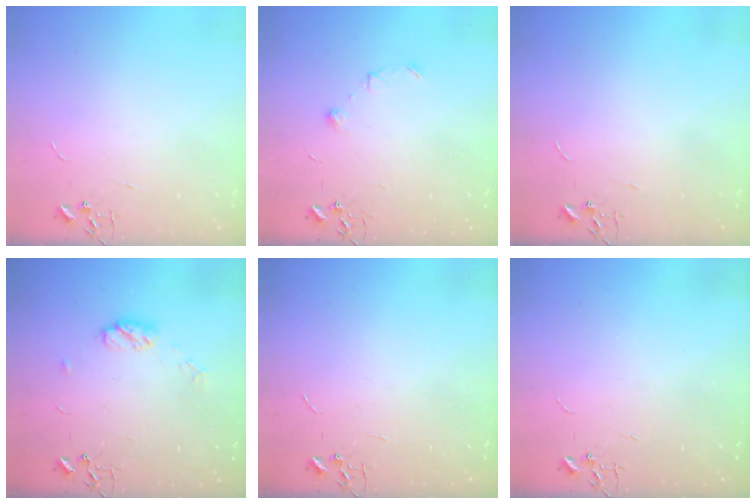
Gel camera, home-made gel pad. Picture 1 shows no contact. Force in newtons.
{"total": 8.0, "press": 7.9, "slide": 0.7}
{"total": 0.0}
{"total": 7.2, "press": 7.2, "slide": 0.4}
{"total": 0.0}
{"total": 0.0}